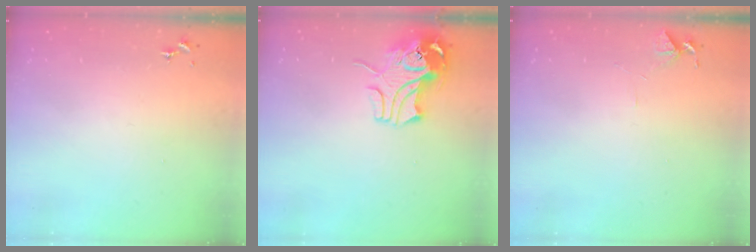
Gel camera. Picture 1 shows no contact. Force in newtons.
{"total": 10.8, "press": 10.6, "slide": 1.6}
{"total": 6.0, "press": 5.9, "slide": 0.6}